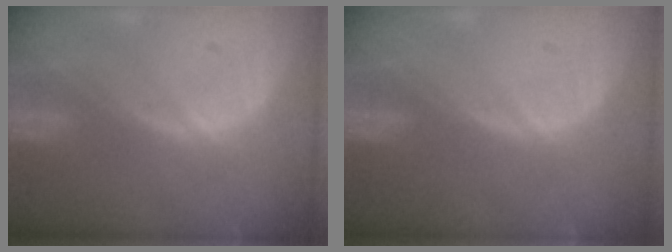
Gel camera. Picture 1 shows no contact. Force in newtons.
{"total": 0.0}